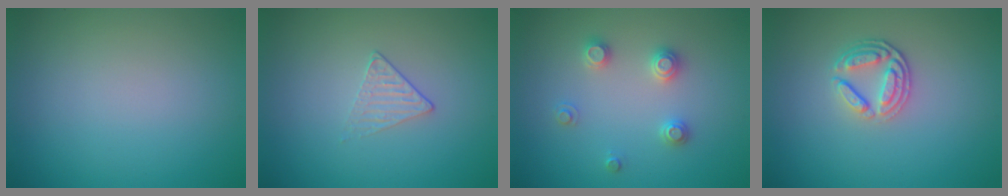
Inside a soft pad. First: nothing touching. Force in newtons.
{"total": 1.2, "press": 0.7, "slide": 1.0}
{"total": 2.3, "press": 2.3, "slide": 0.2}
{"total": 2.9, "press": 2.5, "slide": 1.5}